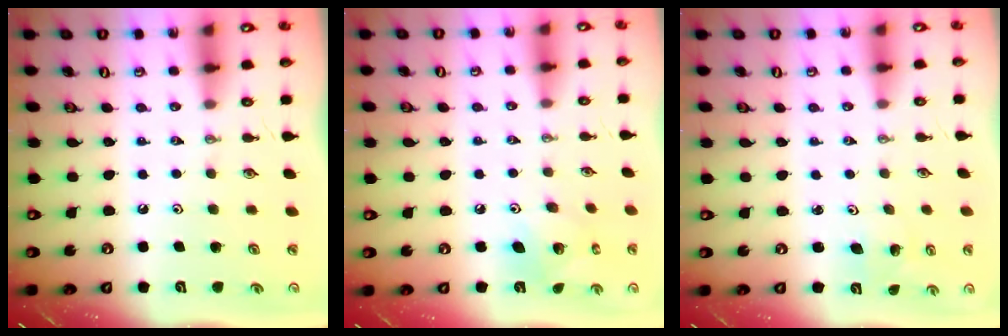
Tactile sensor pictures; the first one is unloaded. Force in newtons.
{"total": 8.3, "press": 8.3, "slide": 0.3}
{"total": 2.3, "press": 2.3, "slide": 0.2}